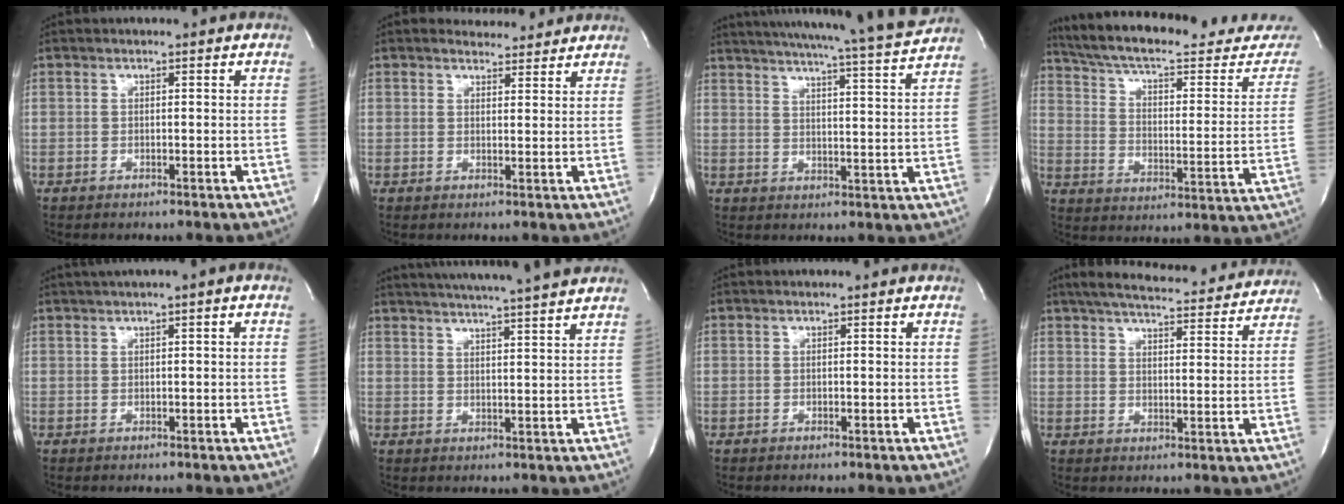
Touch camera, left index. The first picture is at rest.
{"total": 4.3, "force": [4.1, 1.3, 0.3], "torque": [-0.007, 0.005, 0.051]}
{"total": 20.5, "force": [18.9, -1.4, 7.9], "torque": [-0.131, -0.045, 0.246]}
{"total": 29.0, "force": [25.5, 6.1, 12.4], "torque": [-0.195, -0.046, 0.331]}
{"total": 2.7, "force": [1.3, -0.1, 2.4], "torque": [-0.047, 0.014, 0.024]}
{"total": 16.3, "force": [14.7, -0.8, 7.1], "torque": [-0.125, -0.001, 0.196]}
{"total": 0.0}
{"total": 20.6, "force": [18.8, 3.5, 7.7], "torque": [-0.122, 0.010, 0.240]}